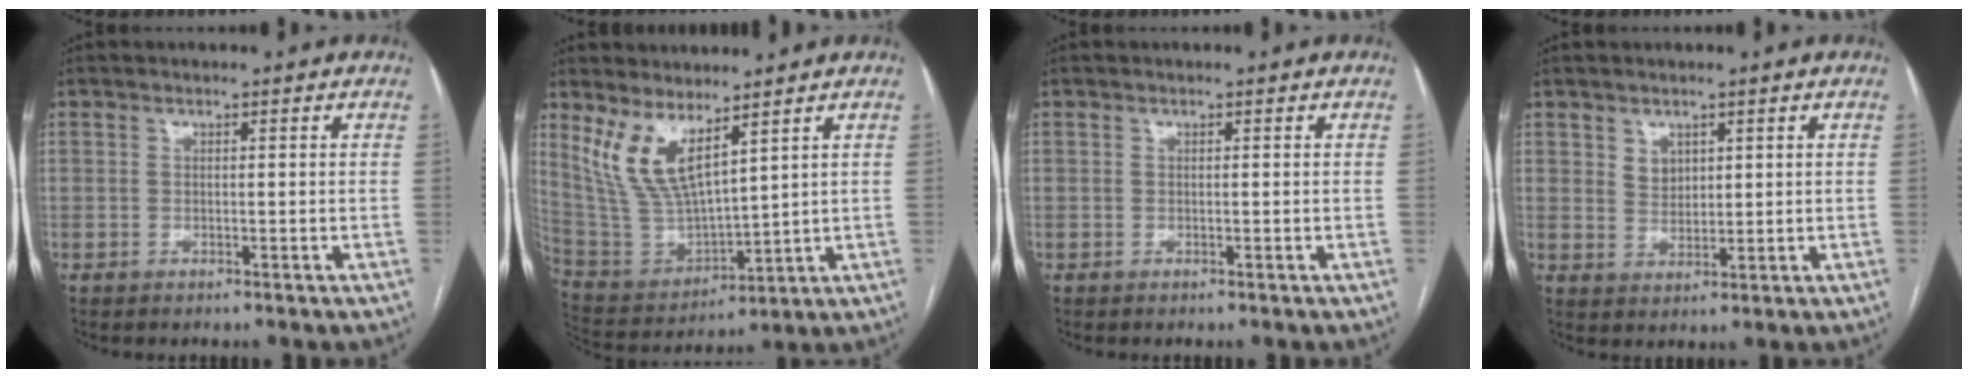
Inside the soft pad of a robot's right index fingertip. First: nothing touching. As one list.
[{"total": 10.3, "force": [6.4, 2.8, 7.6], "torque": [-0.172, -0.007, 0.149]}, {"total": 0.0}, {"total": 2.7, "force": [1.5, 2.0, 1.2], "torque": [-0.024, -0.001, 0.034]}]